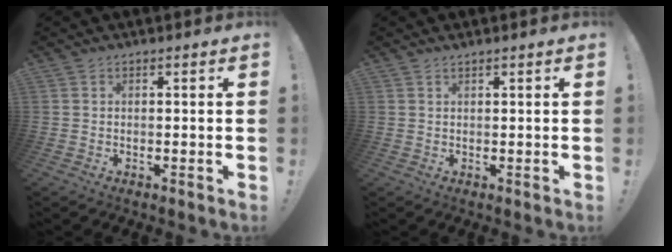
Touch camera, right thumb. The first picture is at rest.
{"total": 0.9, "force": [0.7, -0.3, 0.5], "torque": [-0.010, 0.000, 0.011]}